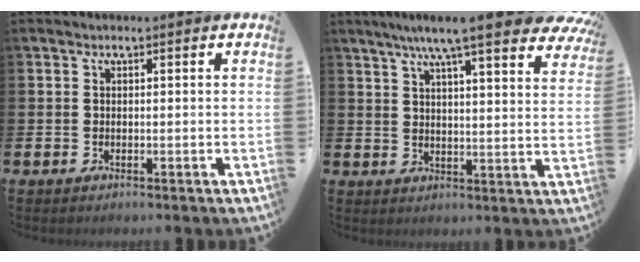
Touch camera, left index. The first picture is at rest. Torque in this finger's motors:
{"motor_torque": [2.14, 0.00, 1.05, 0.17]}